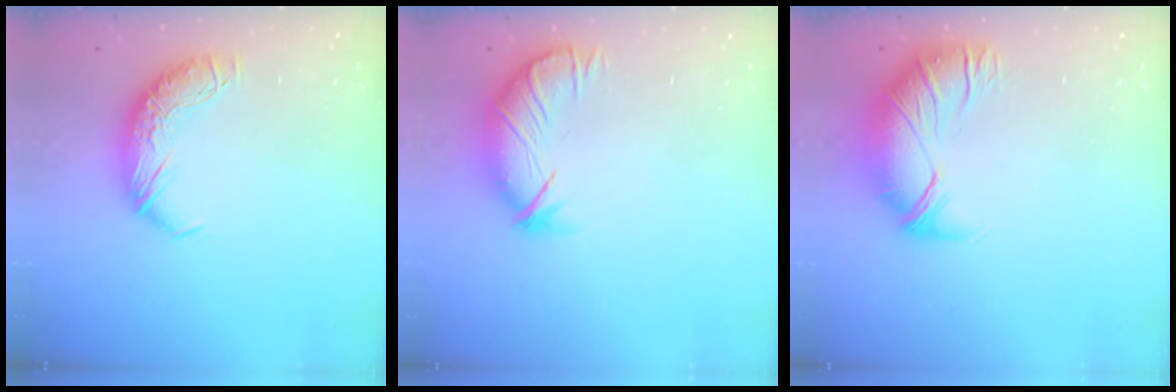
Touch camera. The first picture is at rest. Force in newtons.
{"total": 3.9, "press": 3.3, "slide": 2.0}
{"total": 3.1, "press": 2.0, "slide": 2.3}